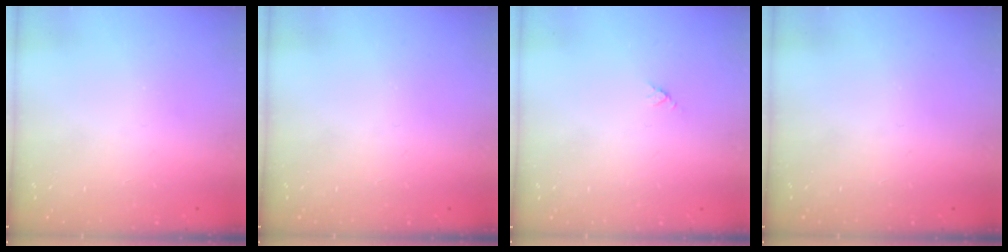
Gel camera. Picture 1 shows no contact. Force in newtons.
{"total": 0.0}
{"total": 2.9, "press": 2.9, "slide": 0.3}
{"total": 0.0}